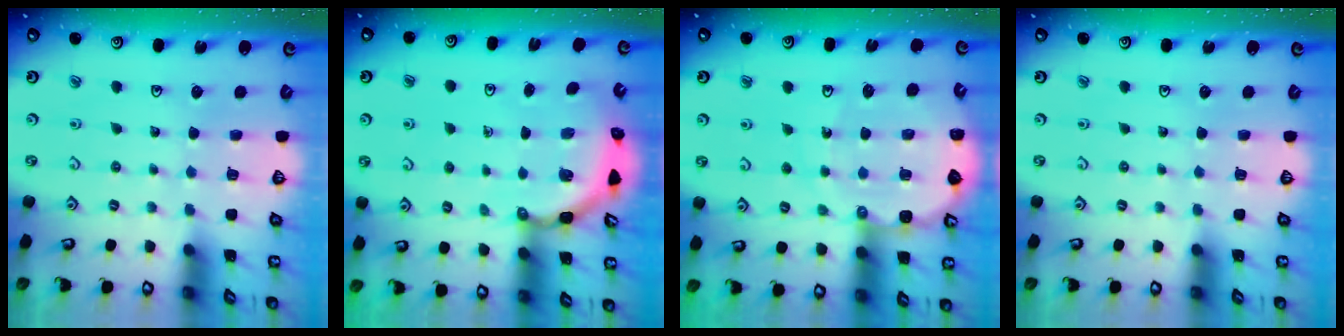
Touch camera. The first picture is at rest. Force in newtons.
{"total": 4.0, "press": 3.9, "slide": 0.9}
{"total": 9.7, "press": 9.5, "slide": 1.7}
{"total": 0.0}